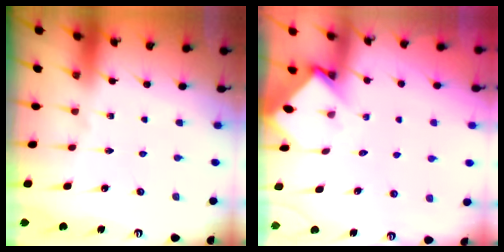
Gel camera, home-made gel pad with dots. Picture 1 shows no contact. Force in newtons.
{"total": 3.6, "press": 3.5, "slide": 0.2}